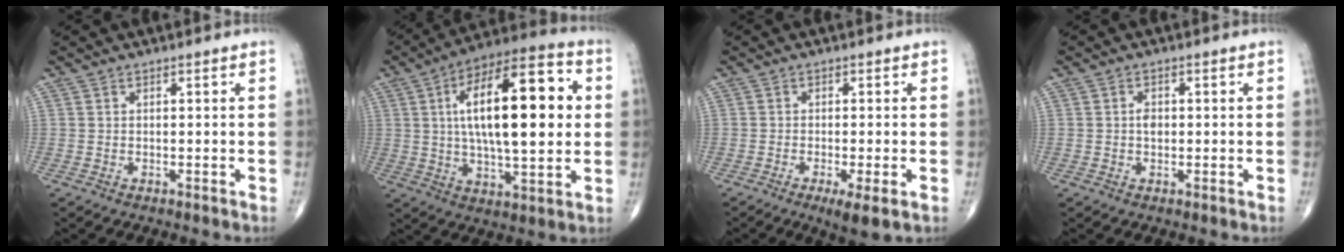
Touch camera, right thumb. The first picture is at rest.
{"total": 23.3, "force": [3.7, 8.7, 21.3], "torque": [-0.328, 0.011, 0.050]}
{"total": 4.6, "force": [-1.9, 0.8, 4.1], "torque": [-0.075, -0.013, -0.035]}
{"total": 1.9, "force": [0.0, 1.3, 1.4], "torque": [-0.017, 0.002, -0.002]}